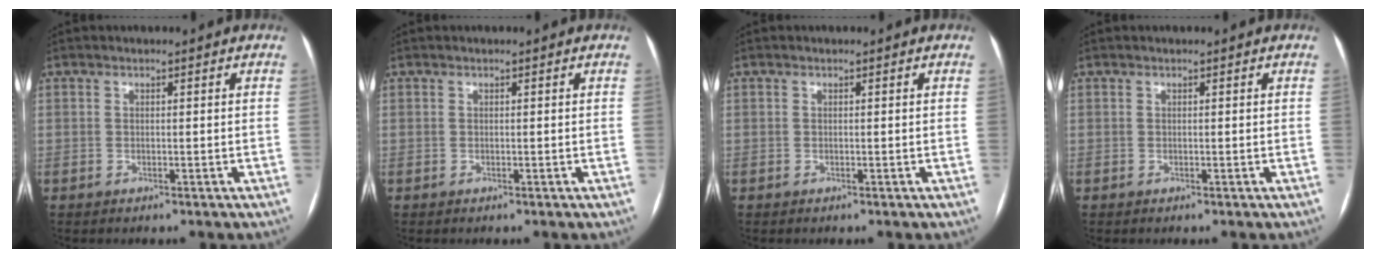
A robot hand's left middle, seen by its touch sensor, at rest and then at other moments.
{"total": 0.0}
{"total": 0.0}
{"total": 0.0}